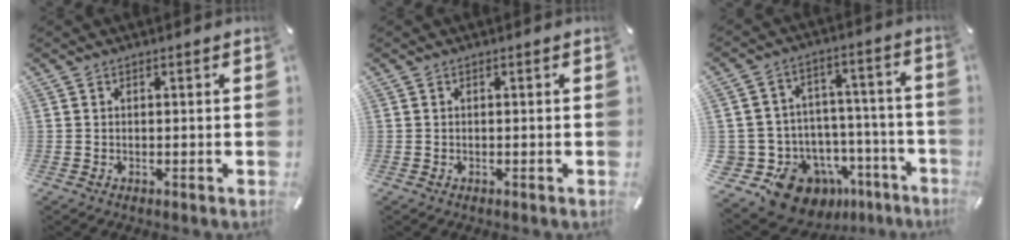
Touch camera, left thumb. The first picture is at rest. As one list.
[{"total": 0.0}, {"total": 15.6, "force": [-10.0, 10.4, 5.9], "torque": [-0.100, 0.057, -0.151]}]